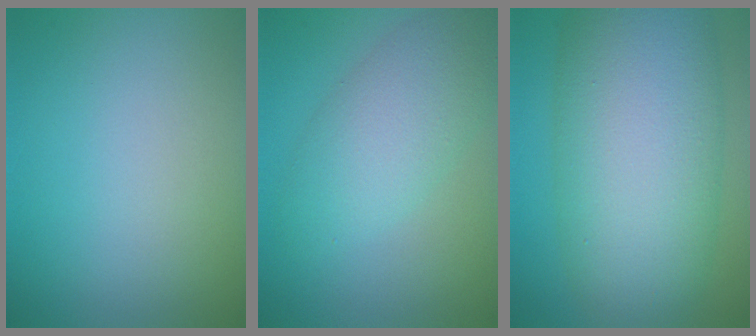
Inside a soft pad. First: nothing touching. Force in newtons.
{"total": 5.0, "press": 5.0, "slide": 0.1}
{"total": 13.8, "press": 13.8, "slide": 0.4}